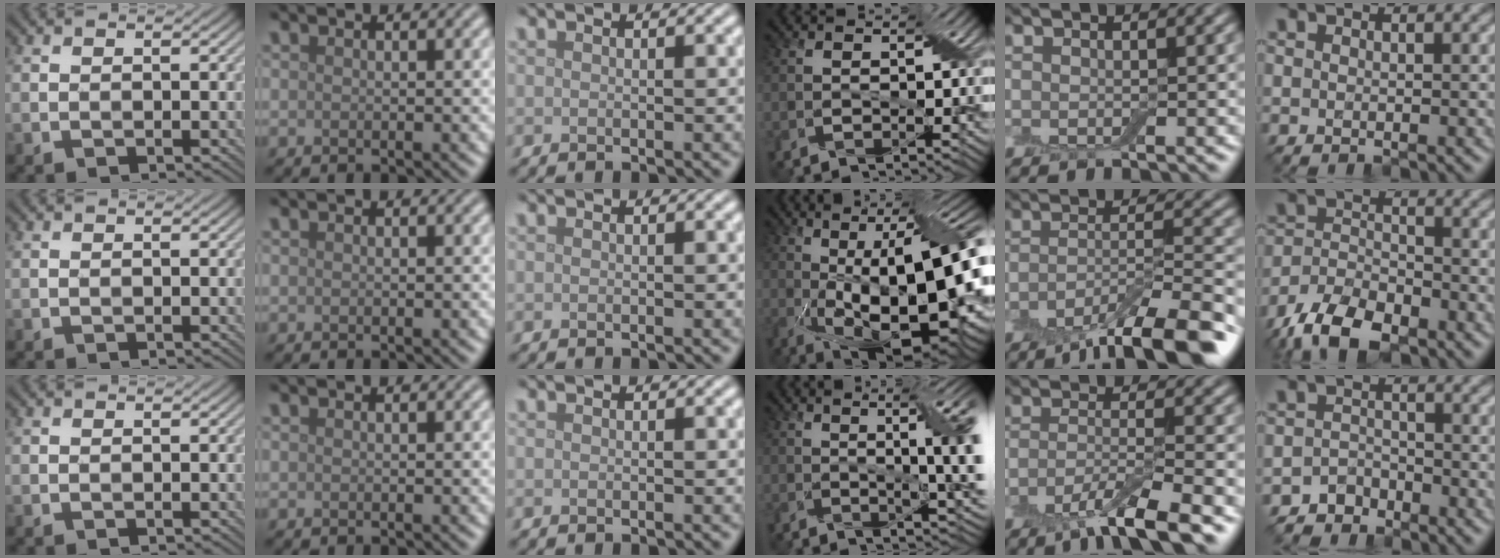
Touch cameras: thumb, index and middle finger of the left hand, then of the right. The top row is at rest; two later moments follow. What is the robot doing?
{"motion": "insert", "object": "drawer"}